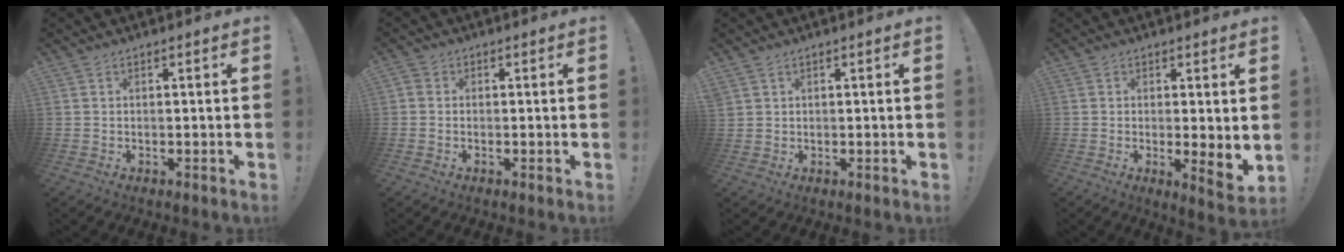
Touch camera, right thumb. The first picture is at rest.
{"total": 1.1, "force": [-0.5, 0.8, 0.4], "torque": [-0.009, 0.004, -0.009]}
{"total": 1.2, "force": [0.7, 0.8, 0.4], "torque": [-0.014, 0.004, 0.016]}
{"total": 5.1, "force": [1.3, 1.0, 4.8], "torque": [-0.053, -0.027, 0.027]}